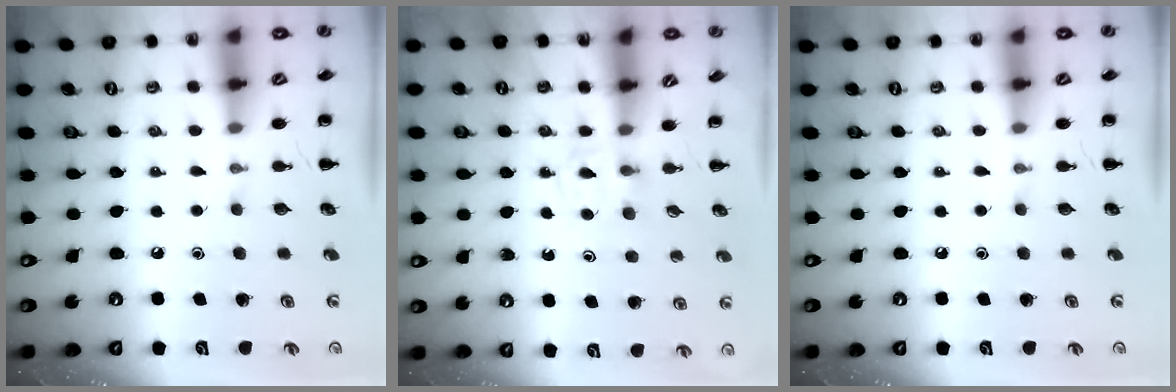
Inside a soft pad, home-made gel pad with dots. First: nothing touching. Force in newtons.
{"total": 3.3, "press": 3.1, "slide": 1.1}
{"total": 0.0}